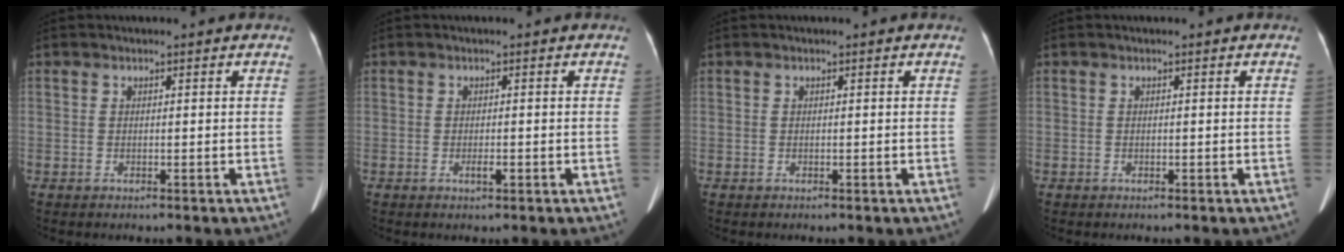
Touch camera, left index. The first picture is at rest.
{"total": 1.2, "force": [-0.5, 0.3, 1.0], "torque": [-0.020, -0.002, -0.008]}
{"total": 0.0}
{"total": 0.0}